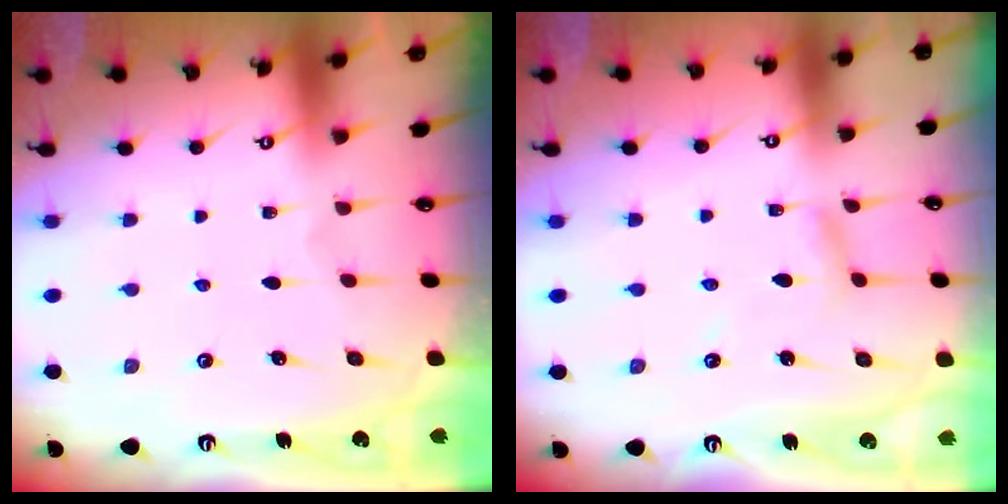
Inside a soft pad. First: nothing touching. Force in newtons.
{"total": 3.4, "press": 3.4, "slide": 0.3}